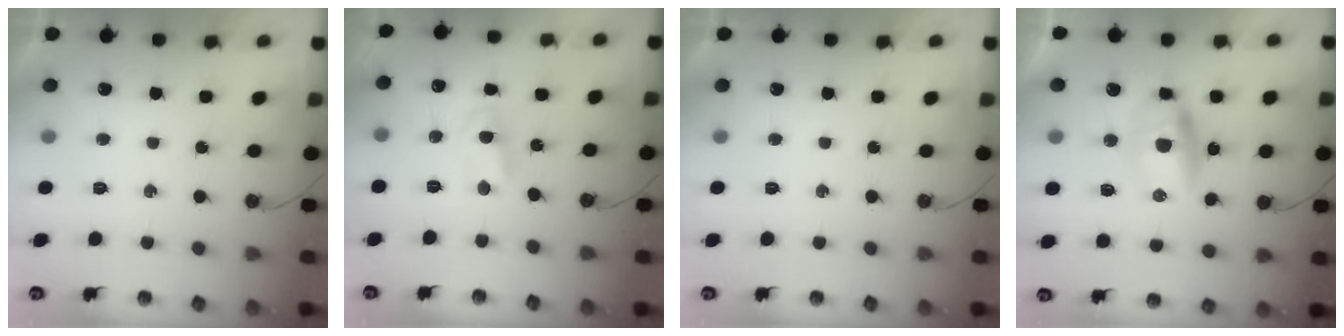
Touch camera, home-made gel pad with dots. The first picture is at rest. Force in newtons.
{"total": 2.8, "press": 2.8, "slide": 0.3}
{"total": 0.0}
{"total": 16.7, "press": 10.2, "slide": 13.2}